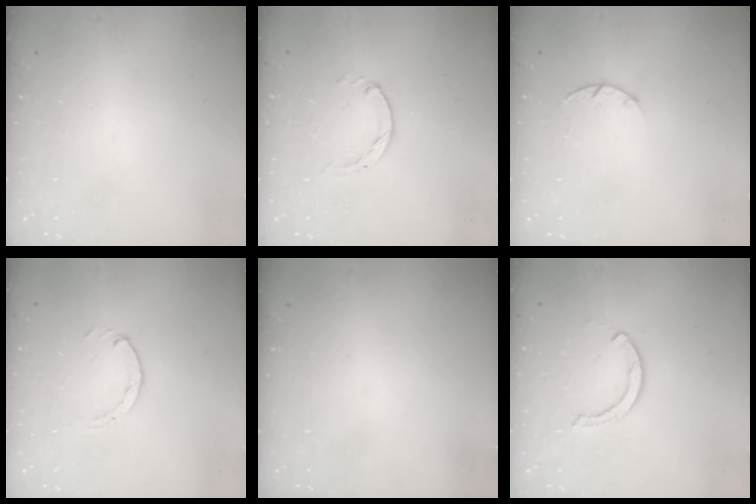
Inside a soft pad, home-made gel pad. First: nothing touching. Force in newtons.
{"total": 0.0}
{"total": 2.9, "press": 2.9, "slide": 0.5}
{"total": 0.7, "press": 0.7, "slide": 0.2}
{"total": 0.0}
{"total": 2.6, "press": 2.6, "slide": 0.1}